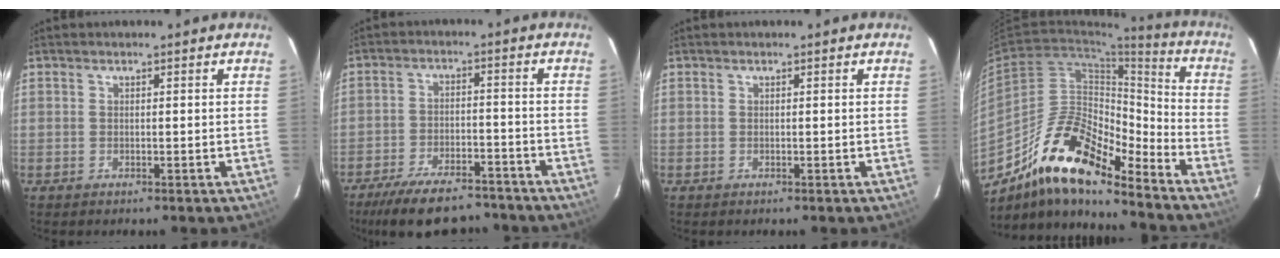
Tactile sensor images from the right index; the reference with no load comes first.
{"total": 16.3, "force": [-13.4, 5.6, 7.3], "torque": [-0.155, -0.008, -0.197]}
{"total": 0.0}
{"total": 18.4, "force": [-14.1, 5.1, 10.7], "torque": [-0.181, 0.004, -0.261]}